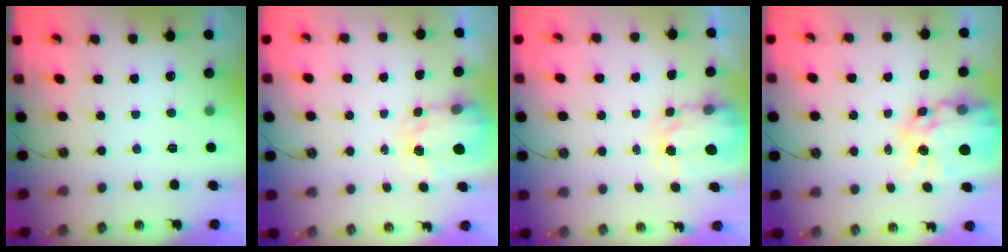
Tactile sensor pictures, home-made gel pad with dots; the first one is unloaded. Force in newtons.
{"total": 3.6, "press": 3.6, "slide": 0.5}
{"total": 3.4, "press": 3.4, "slide": 0.4}
{"total": 15.1, "press": 15.0, "slide": 1.3}